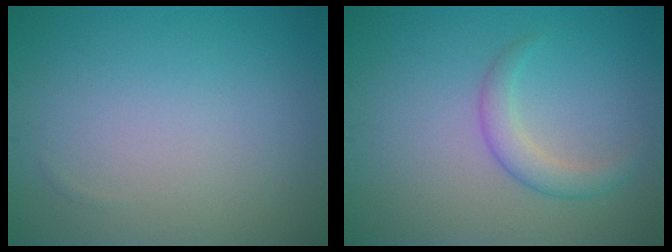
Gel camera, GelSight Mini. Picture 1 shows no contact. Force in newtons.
{"total": 2.3, "press": 2.3, "slide": 0.0}